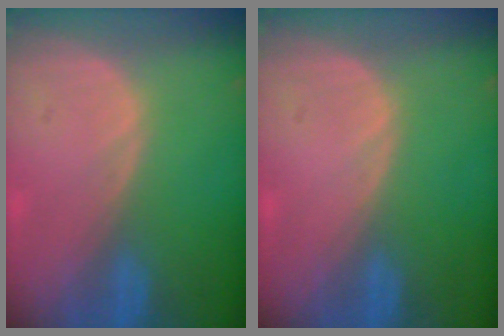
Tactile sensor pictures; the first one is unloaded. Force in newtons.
{"total": 0.0}